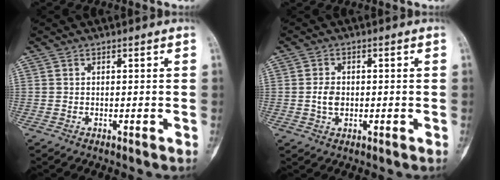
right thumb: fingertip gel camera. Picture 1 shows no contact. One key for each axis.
{"total": 3.4, "fx": -0.2, "fy": 2.5, "fz": 2.3, "tx": -0.039, "ty": 0.002, "tz": -0.004}